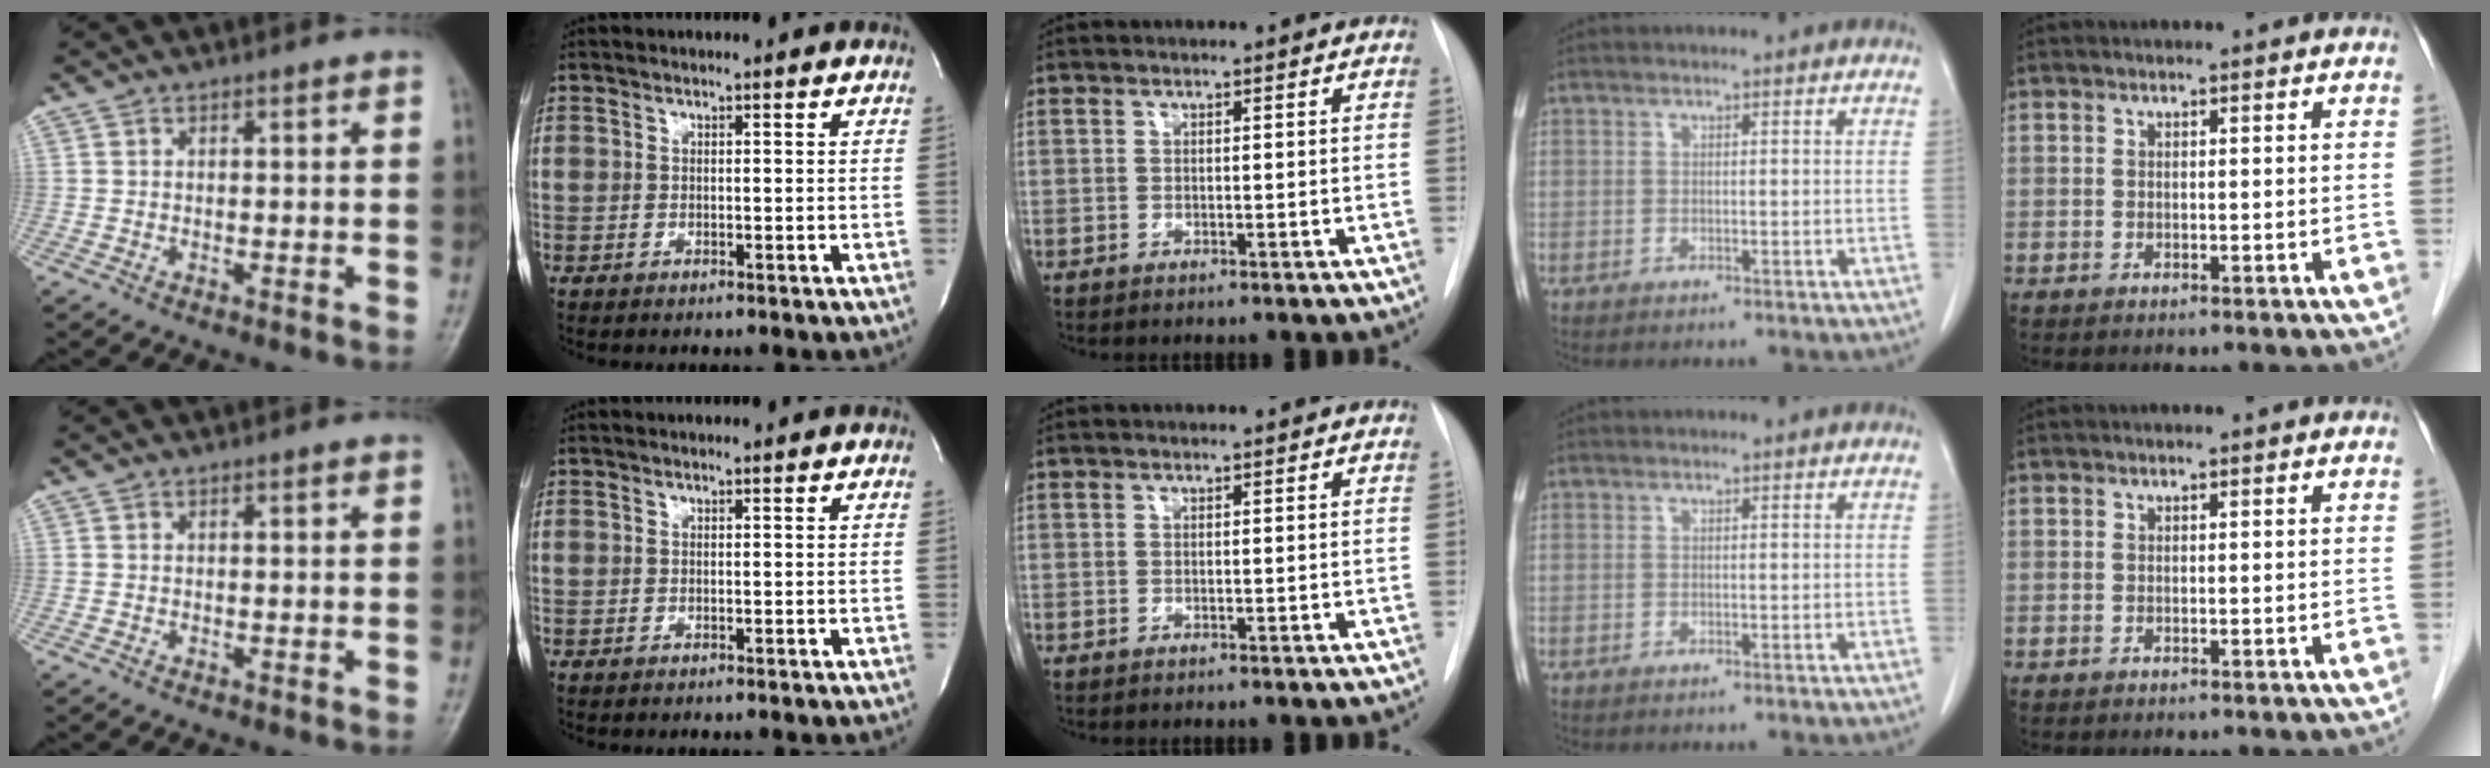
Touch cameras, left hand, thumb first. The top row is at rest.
{}